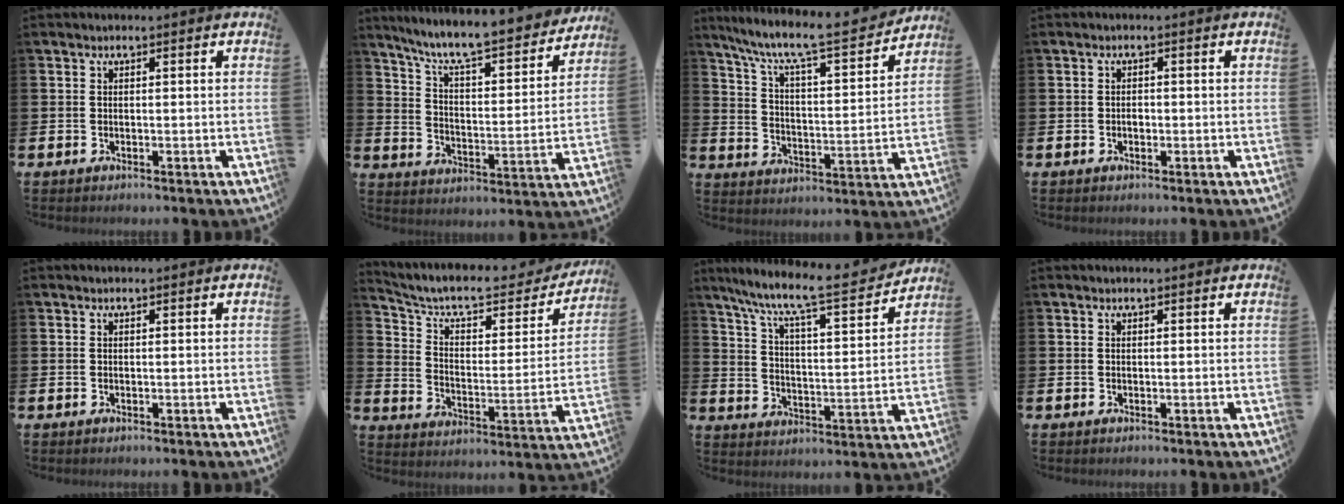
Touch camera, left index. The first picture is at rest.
{"total": 8.9, "force": [8.1, 0.9, 3.5], "torque": [-0.101, -0.062, 0.134]}
{"total": 8.8, "force": [7.8, 1.2, 4.0], "torque": [-0.104, -0.059, 0.125]}
{"total": 1.1, "force": [-0.2, 0.8, 0.7], "torque": [0.001, -0.002, -0.008]}
{"total": 0.0}
{"total": 8.9, "force": [7.4, 3.0, 3.9], "torque": [-0.100, -0.046, 0.121]}
{"total": 9.0, "force": [8.1, 0.7, 3.8], "torque": [-0.102, -0.062, 0.130]}
{"total": 0.0}